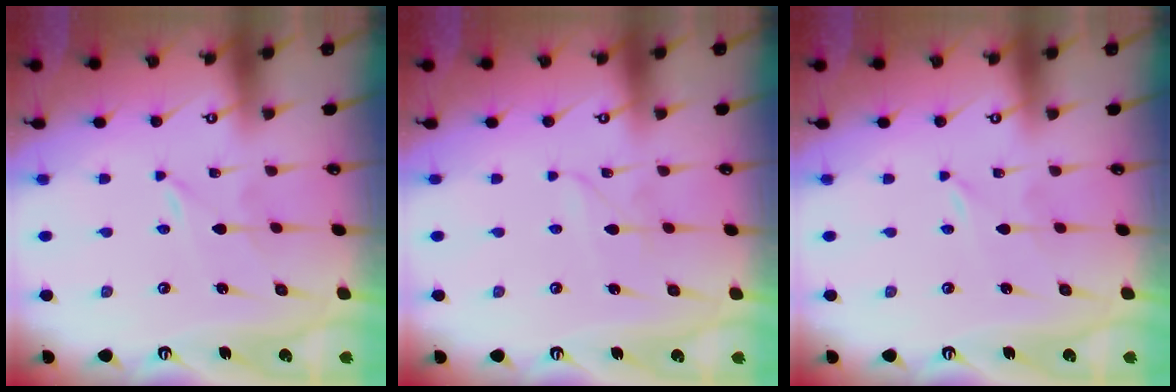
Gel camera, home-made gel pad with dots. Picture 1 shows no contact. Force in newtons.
{"total": 1.5, "press": 1.5, "slide": 0.2}
{"total": 0.0}